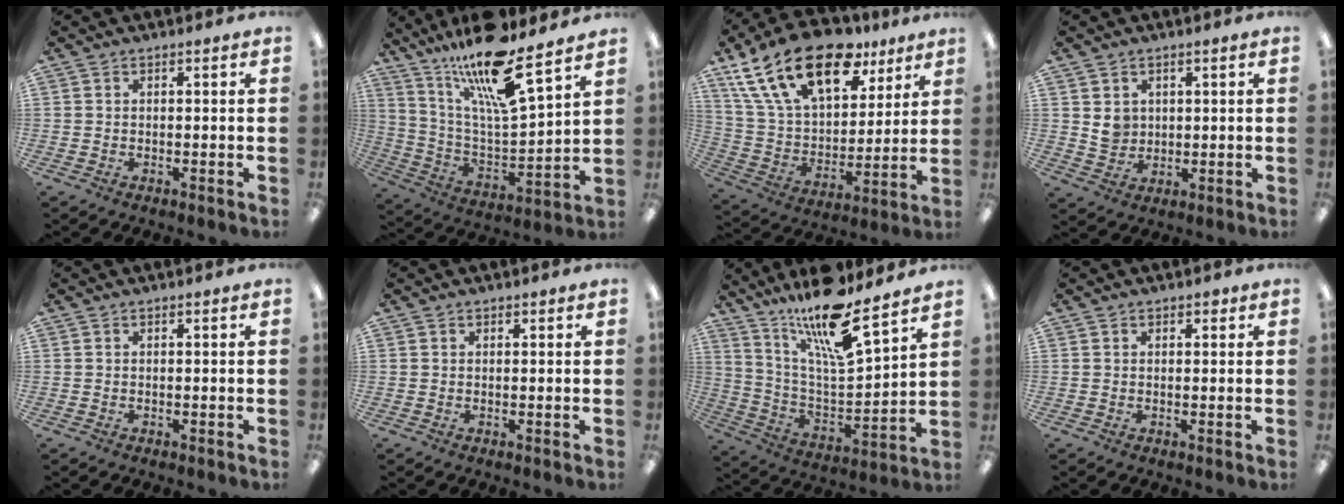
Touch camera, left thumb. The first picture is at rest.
{"total": 17.8, "force": [13.7, 3.2, 10.8], "torque": [-0.205, -0.090, 0.229]}
{"total": 24.0, "force": [14.0, 12.6, 14.8], "torque": [-0.262, -0.069, 0.249]}
{"total": 4.6, "force": [1.7, 4.1, 1.2], "torque": [-0.009, -0.002, 0.029]}
{"total": 0.0}
{"total": 0.6, "force": [0.5, 0.4, 0.1], "torque": [-0.001, 0.002, 0.009]}
{"total": 17.0, "force": [13.4, 3.2, 9.9], "torque": [-0.189, -0.089, 0.226]}
{"total": 1.2, "force": [0.8, 0.9, 0.3], "torque": [0.002, -0.001, 0.013]}